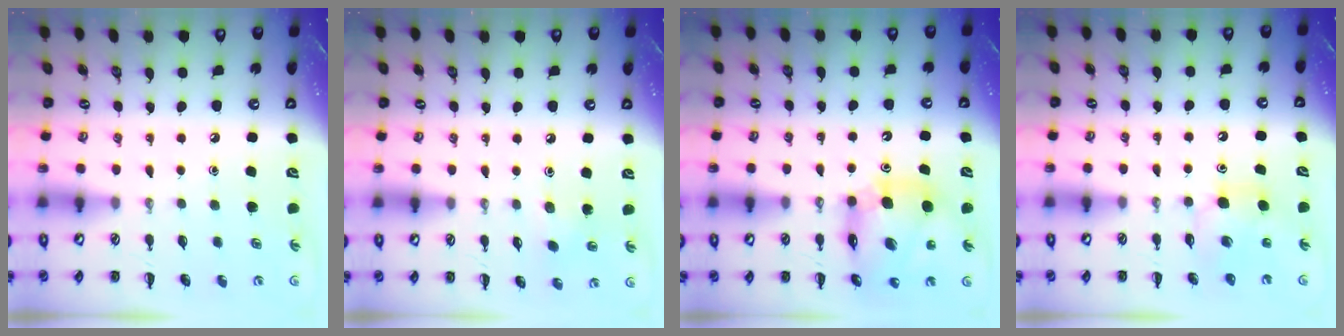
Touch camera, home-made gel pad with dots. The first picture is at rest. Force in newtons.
{"total": 2.1, "press": 2.0, "slide": 0.8}
{"total": 13.1, "press": 12.4, "slide": 4.2}
{"total": 5.8, "press": 5.7, "slide": 1.1}